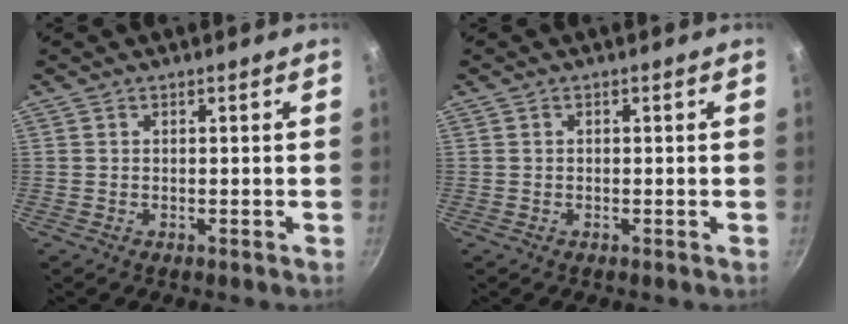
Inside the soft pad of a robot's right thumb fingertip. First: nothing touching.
{"total": 0.0}